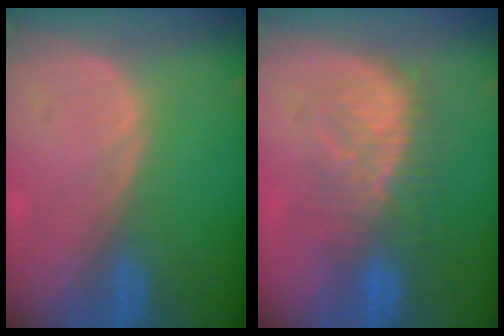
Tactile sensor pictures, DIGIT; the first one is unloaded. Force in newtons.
{"total": 7.9, "press": 7.8, "slide": 1.6}